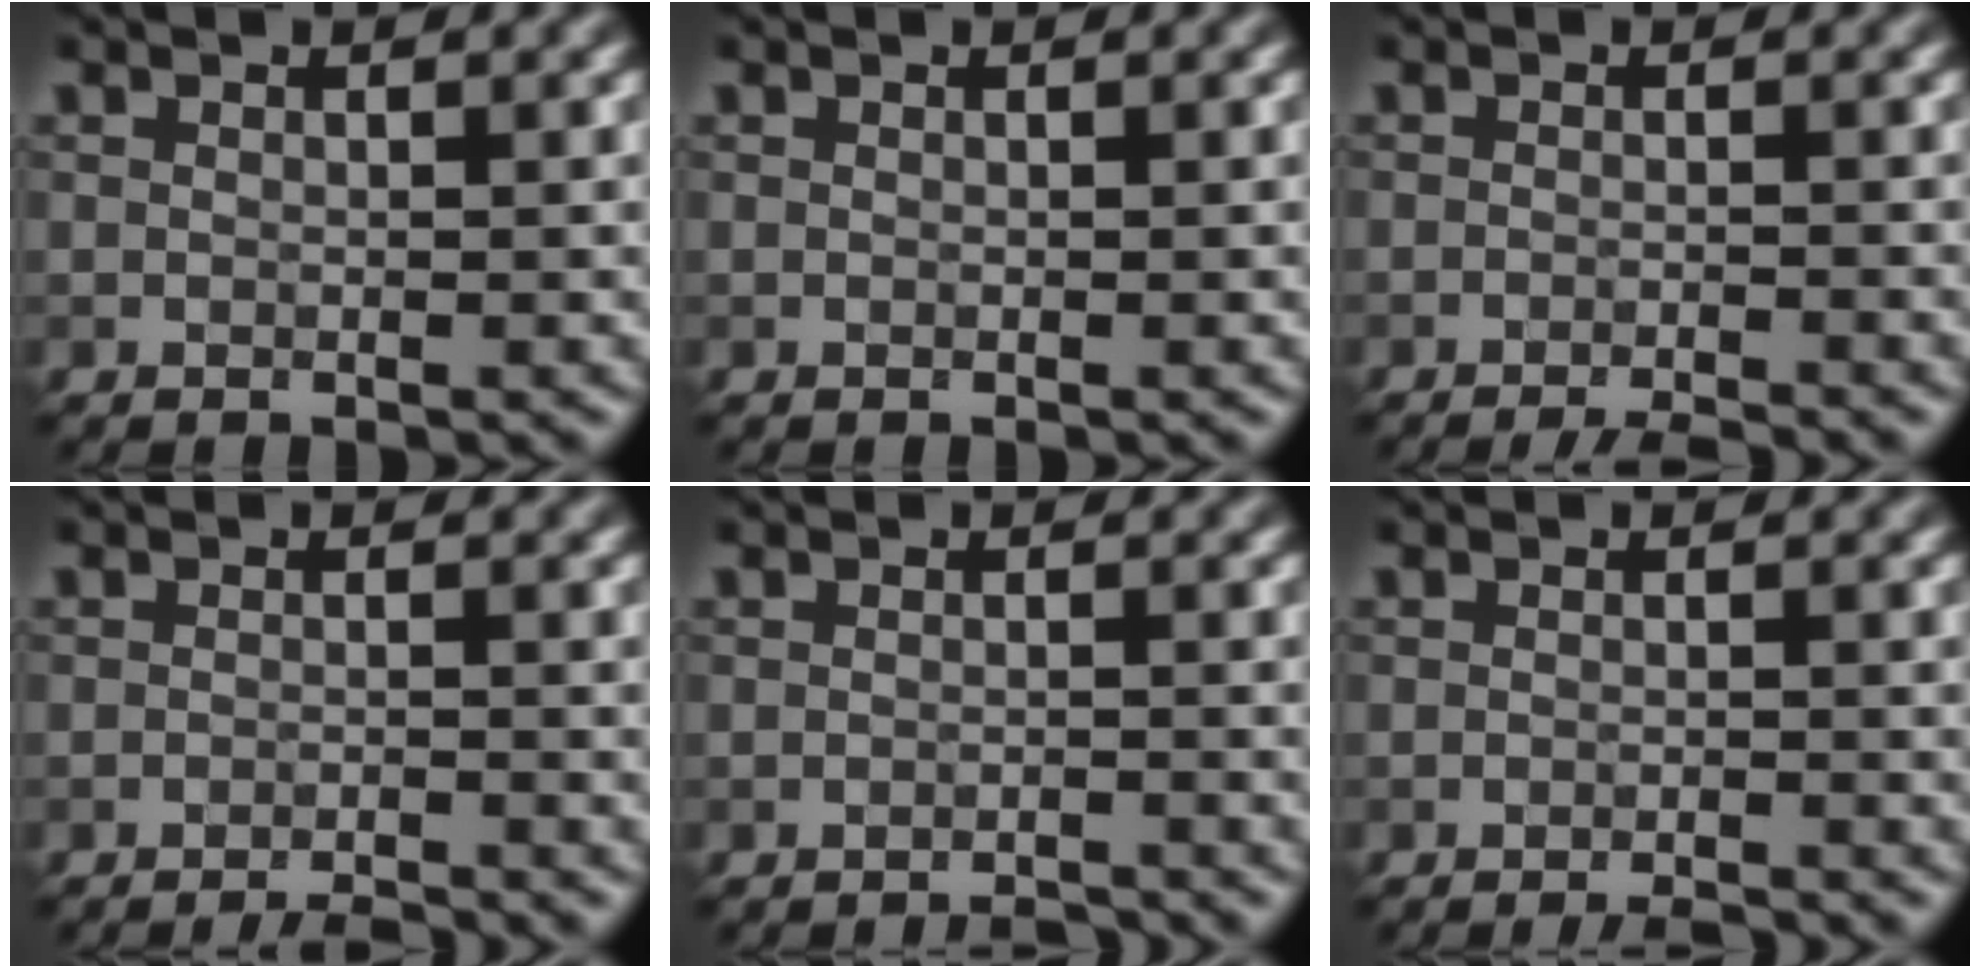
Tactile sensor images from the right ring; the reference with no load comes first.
{"total": 0.0}
{"total": 3.4, "force": [-2.9, 0.4, 1.8], "torque": [-0.025, -0.006, -0.048]}
{"total": 3.0, "force": [-2.6, 0.3, 1.4], "torque": [-0.020, -0.004, -0.044]}
{"total": 1.8, "force": [-1.6, 0.2, 0.7], "torque": [0.002, 0.000, -0.028]}
{"total": 2.5, "force": [-2.0, 0.3, 1.4], "torque": [-0.016, -0.003, -0.036]}